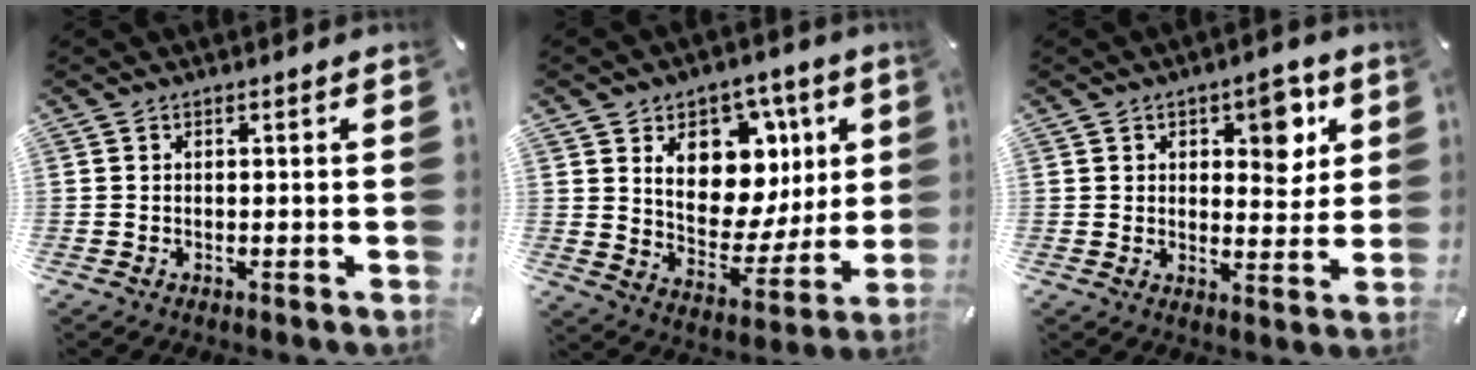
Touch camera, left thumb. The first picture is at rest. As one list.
[{"total": 16.2, "force": [6.6, 11.9, 8.8], "torque": [-0.121, -0.045, 0.123]}, {"total": 8.5, "force": [3.7, 4.8, 5.9], "torque": [-0.060, -0.016, 0.055]}]